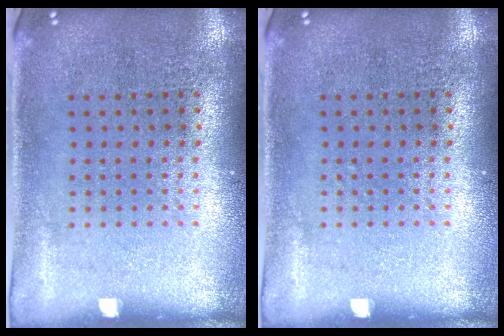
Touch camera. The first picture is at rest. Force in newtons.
{"total": 0.0}